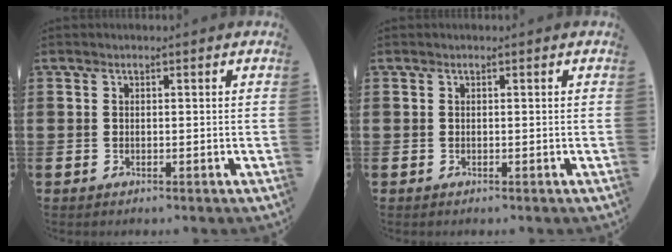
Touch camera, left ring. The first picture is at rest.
{"total": 0.0}